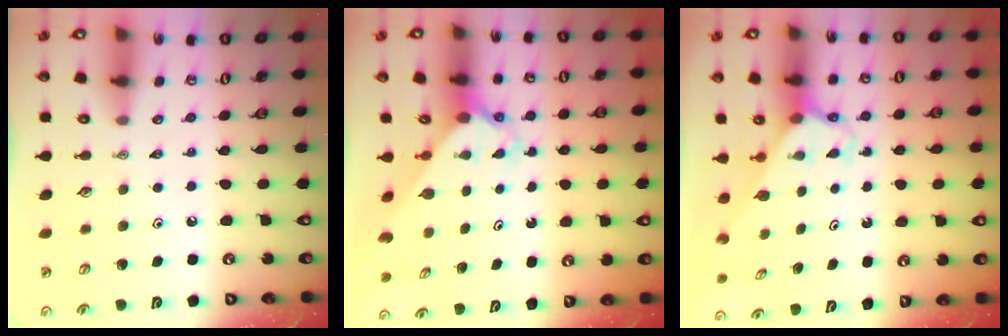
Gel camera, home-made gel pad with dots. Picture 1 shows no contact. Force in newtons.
{"total": 2.6, "press": 2.6, "slide": 0.1}
{"total": 2.7, "press": 2.7, "slide": 0.1}